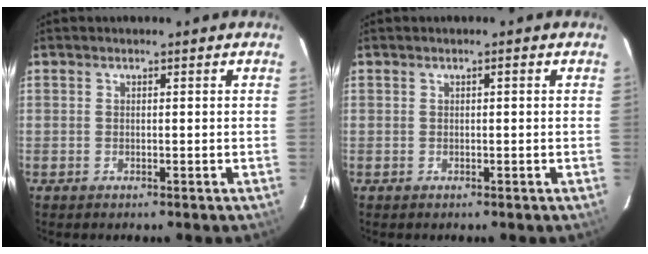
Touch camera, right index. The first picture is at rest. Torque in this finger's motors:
{"motor_torque": [0.01, 0.00, 0.00, 0.01]}